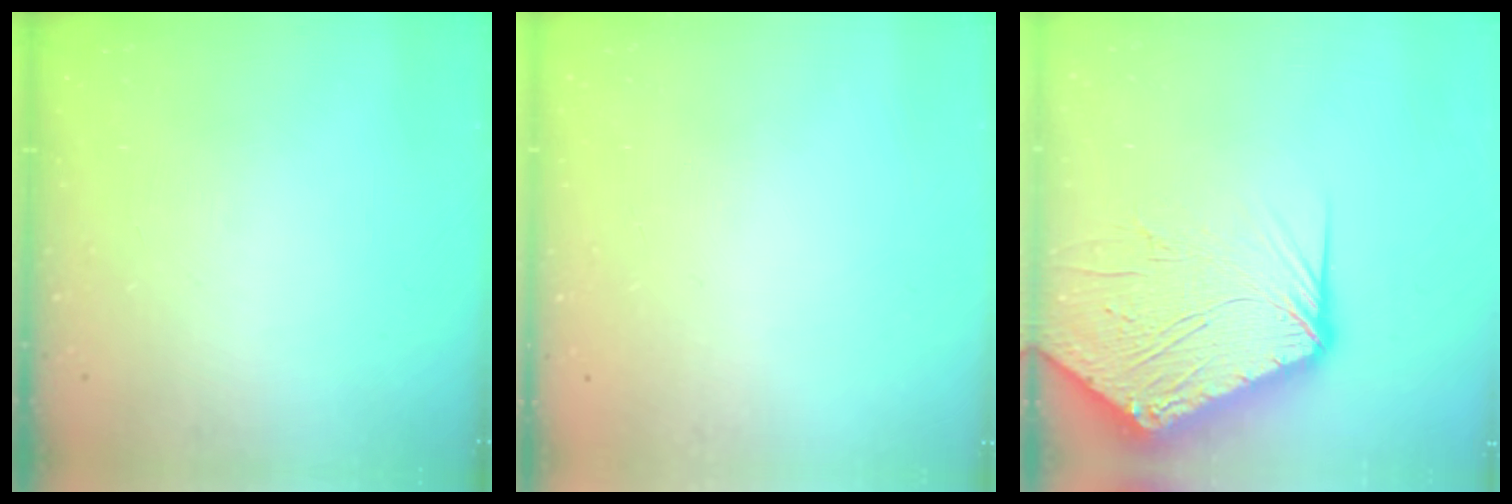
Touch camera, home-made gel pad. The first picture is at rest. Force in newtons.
{"total": 0.7, "press": 0.3, "slide": 0.7}
{"total": 17.4, "press": 17.2, "slide": 2.1}